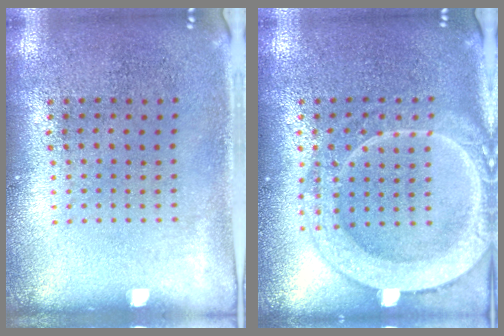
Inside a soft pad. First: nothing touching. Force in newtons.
{"total": 4.2, "press": 4.2, "slide": 0.5}